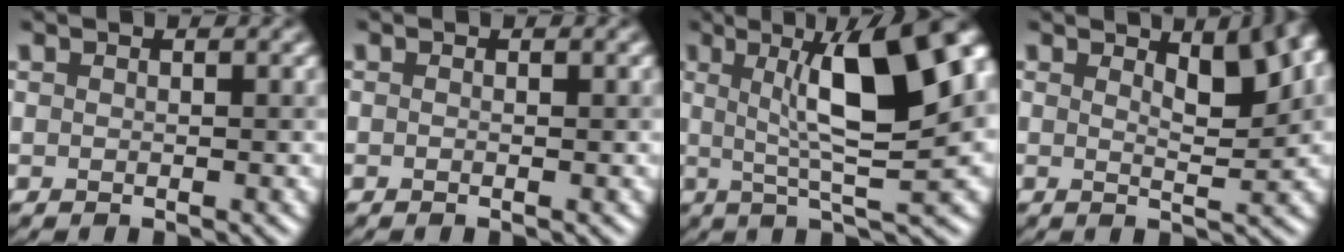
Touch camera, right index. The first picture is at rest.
{"total": 0.6, "force": [0.0, 0.2, 0.5], "torque": [-0.010, -0.009, -0.007]}
{"total": 12.4, "force": [2.8, 3.3, 11.6], "torque": [-0.148, 0.024, 0.036]}
{"total": 5.9, "force": [2.2, 1.8, 5.2], "torque": [-0.037, 0.015, 0.019]}